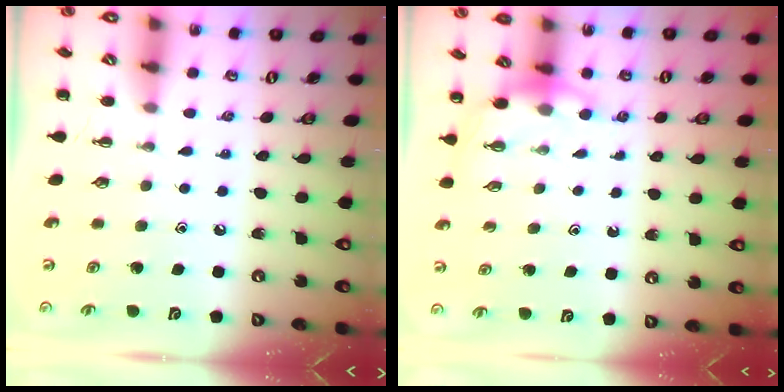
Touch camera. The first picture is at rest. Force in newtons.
{"total": 4.7, "press": 4.7, "slide": 0.4}